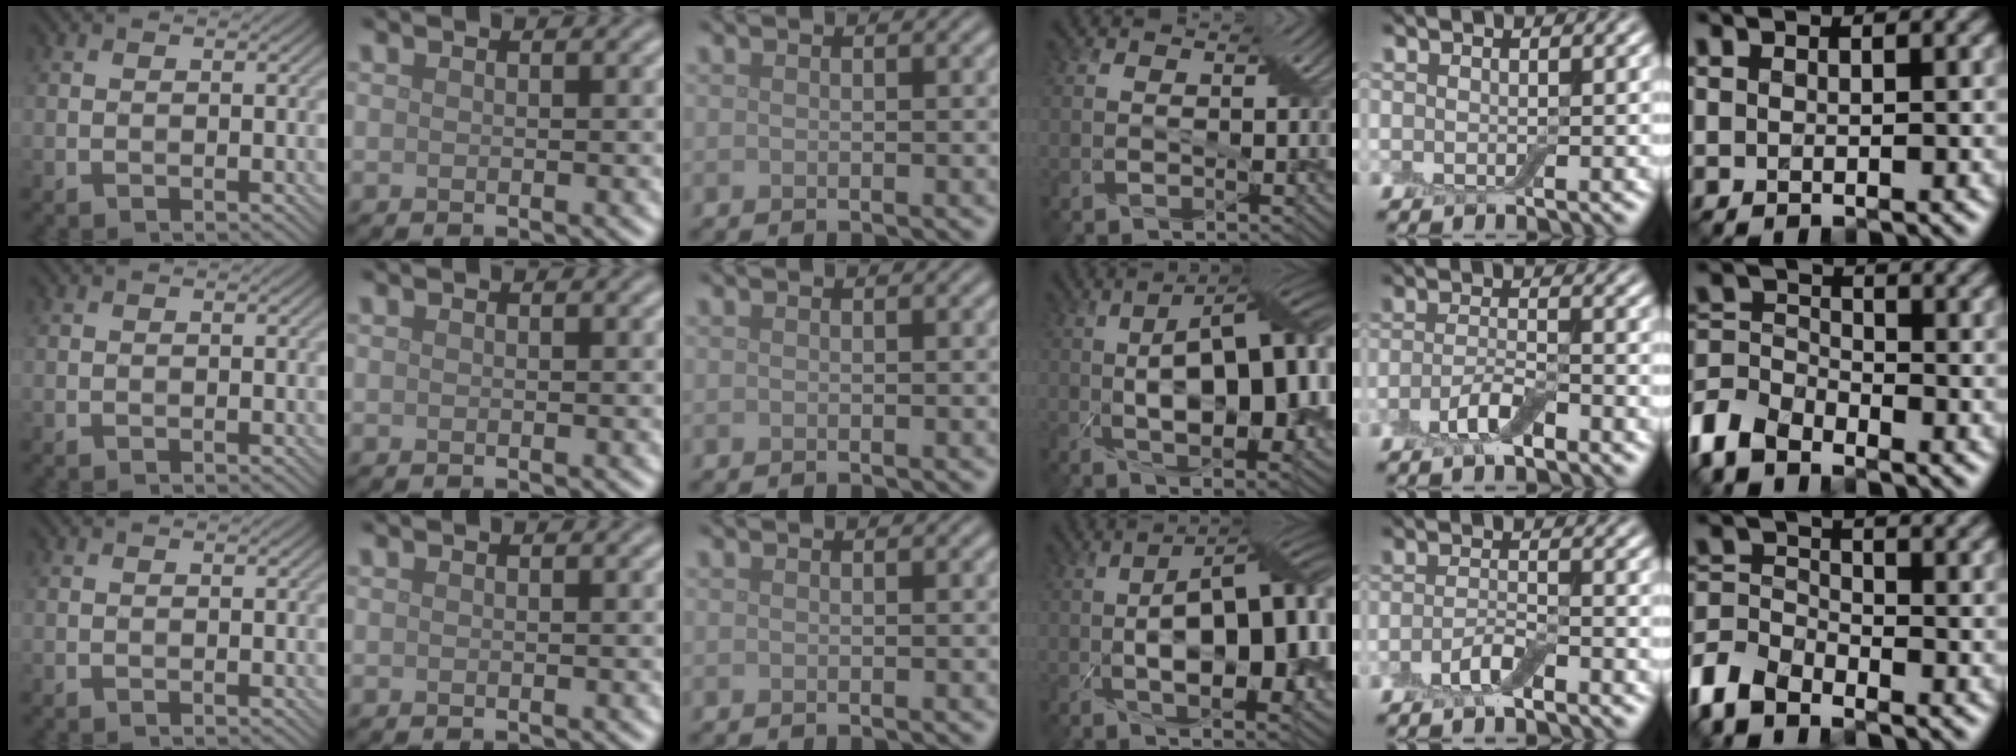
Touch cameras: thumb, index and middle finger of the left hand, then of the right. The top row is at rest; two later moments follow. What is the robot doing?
{"motion": "pour", "object": "bowl"}